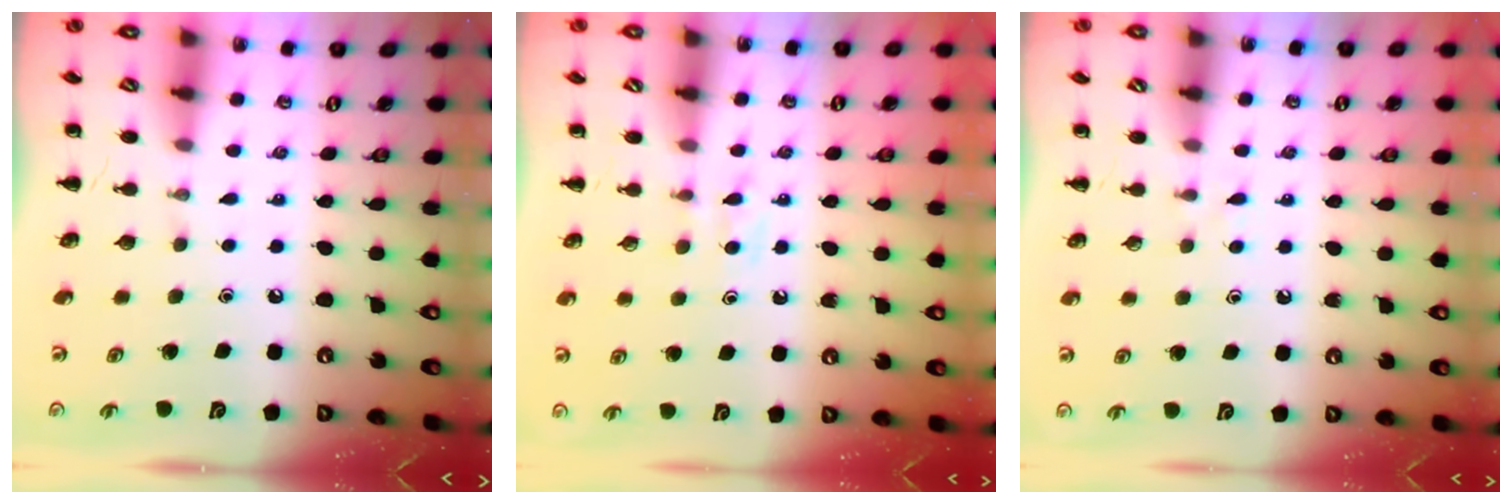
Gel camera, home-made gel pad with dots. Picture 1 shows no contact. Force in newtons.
{"total": 5.2, "press": 5.0, "slide": 1.5}
{"total": 2.4, "press": 2.3, "slide": 1.0}